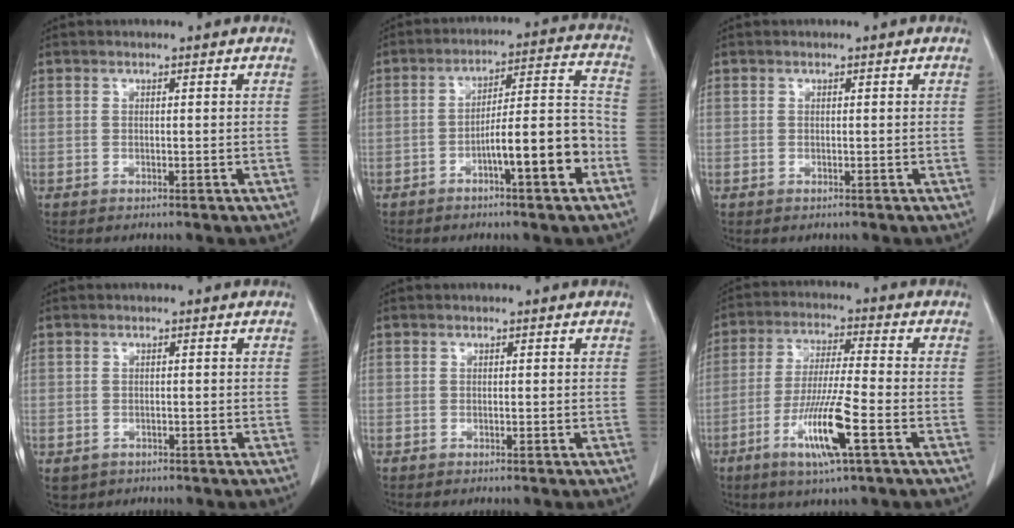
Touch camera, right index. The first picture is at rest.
{"total": 11.1, "force": [-4.7, 1.2, 9.9], "torque": [-0.149, 0.023, -0.071]}
{"total": 0.0}
{"total": 2.6, "force": [-1.1, 2.4, 0.4], "torque": [-0.004, 0.001, -0.008]}
{"total": 0.0}
{"total": 10.9, "force": [-4.5, 0.2, 10.0], "torque": [-0.193, -0.018, -0.085]}